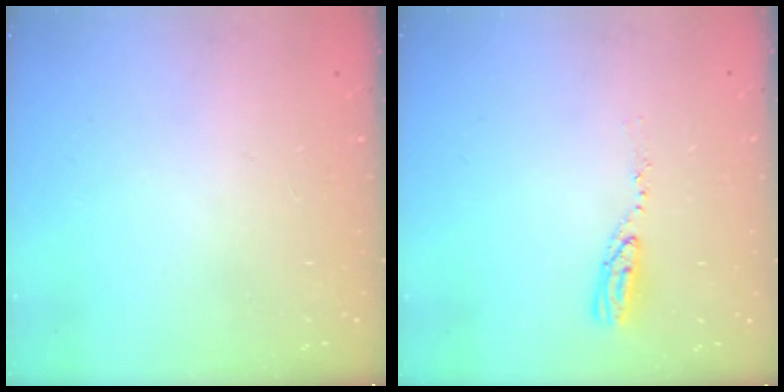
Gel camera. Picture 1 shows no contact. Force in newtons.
{"total": 5.1, "press": 5.1, "slide": 0.3}